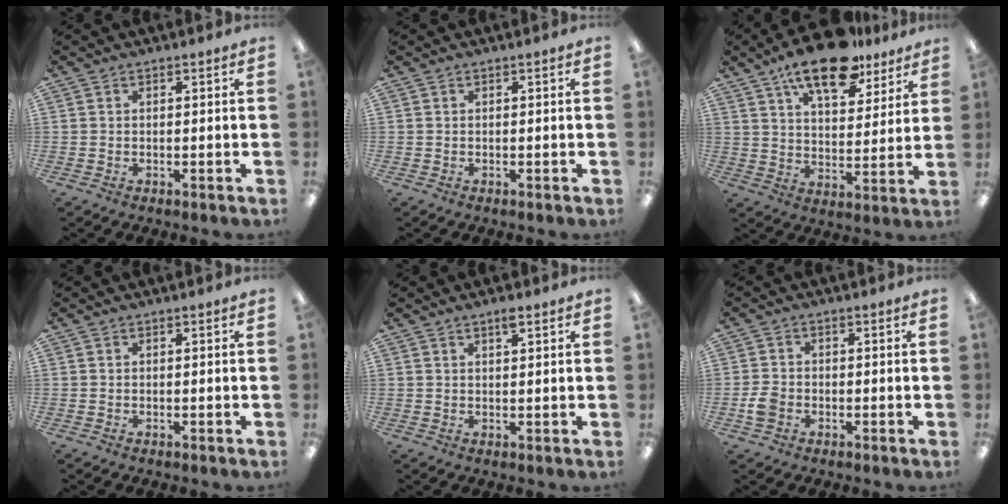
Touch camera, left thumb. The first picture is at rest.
{"total": 0.0}
{"total": 16.2, "force": [11.7, 6.5, 9.1], "torque": [-0.145, -0.057, 0.200]}
{"total": 0.0}
{"total": 2.3, "force": [1.7, 0.5, 1.4], "torque": [-0.023, -0.002, 0.029]}
{"total": 3.8, "force": [-1.3, 3.0, 2.0], "torque": [-0.031, 0.004, -0.025]}